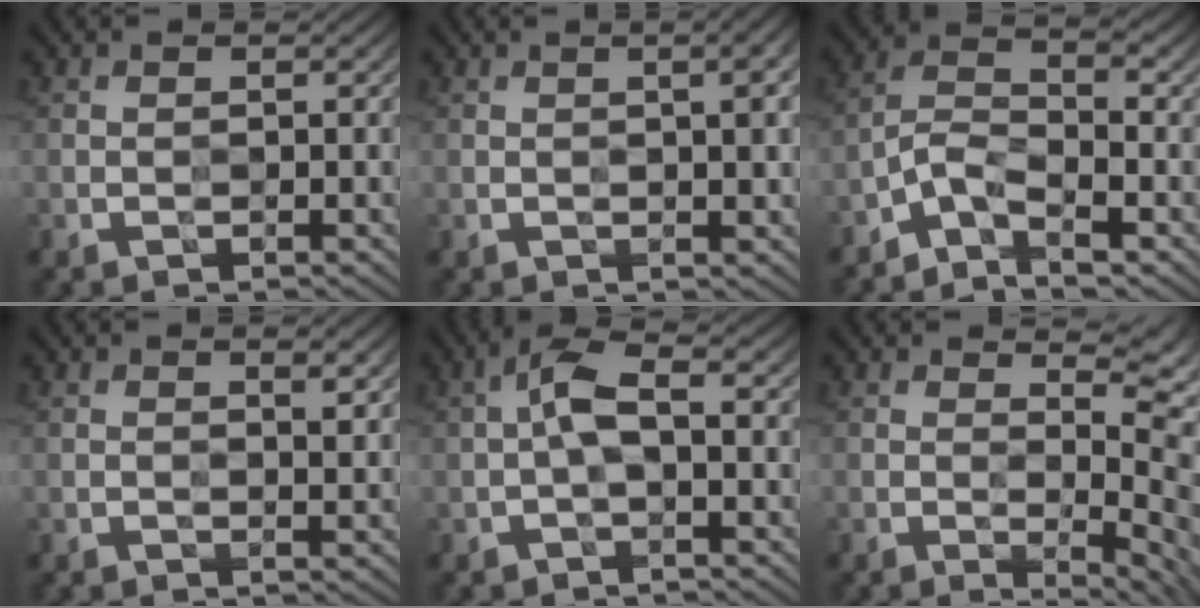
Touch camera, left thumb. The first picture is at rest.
{"total": 4.3, "force": [0.7, 0.9, 4.1], "torque": [-0.058, 0.007, 0.013]}
{"total": 4.6, "force": [-3.4, 1.5, 2.7], "torque": [-0.056, 0.003, -0.081]}
{"total": 1.4, "force": [0.8, 0.1, 1.2], "torque": [-0.020, -0.001, 0.013]}
{"total": 3.7, "force": [-0.1, 1.2, 3.5], "torque": [-0.078, 0.015, -0.011]}
{"total": 6.5, "force": [1.1, 1.3, 6.3], "torque": [-0.089, 0.002, 0.017]}